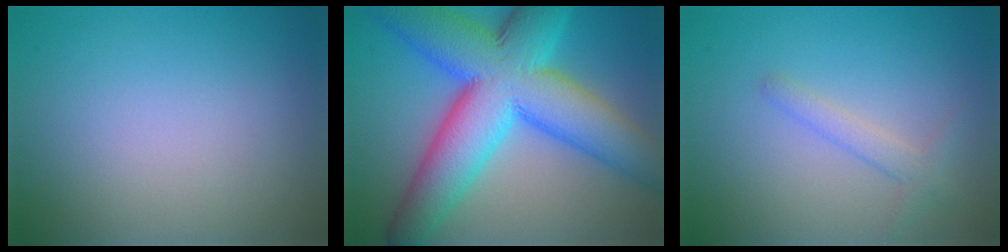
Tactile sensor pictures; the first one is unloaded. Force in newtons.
{"total": 13.8, "press": 13.8, "slide": 0.2}
{"total": 1.8, "press": 1.8, "slide": 0.1}